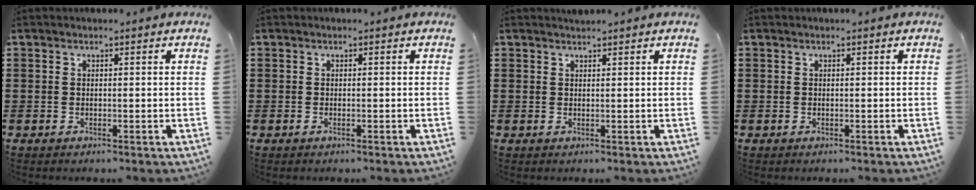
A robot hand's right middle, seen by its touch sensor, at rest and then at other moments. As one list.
[{"total": 0.0}, {"total": 0.8, "force": [0.8, 0.0, -0.1], "torque": [-0.001, -0.003, 0.016]}, {"total": 0.0}]